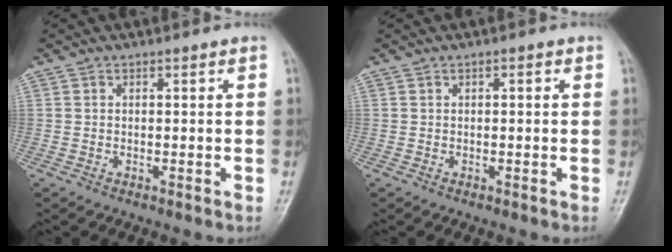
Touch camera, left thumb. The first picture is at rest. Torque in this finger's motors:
{"motor_torque": [-0.24, -0.03, -0.15, -0.02, 0.02]}